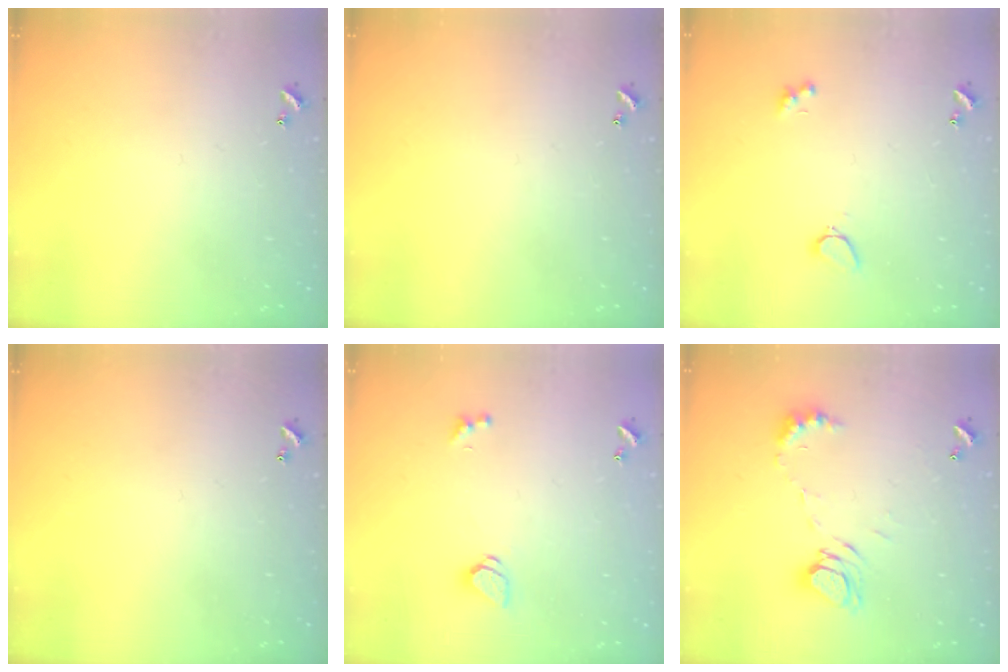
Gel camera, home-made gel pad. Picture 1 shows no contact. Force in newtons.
{"total": 0.0}
{"total": 3.7, "press": 3.6, "slide": 0.7}
{"total": 0.0}
{"total": 1.5, "press": 1.4, "slide": 0.5}
{"total": 8.4, "press": 8.4, "slide": 1.0}